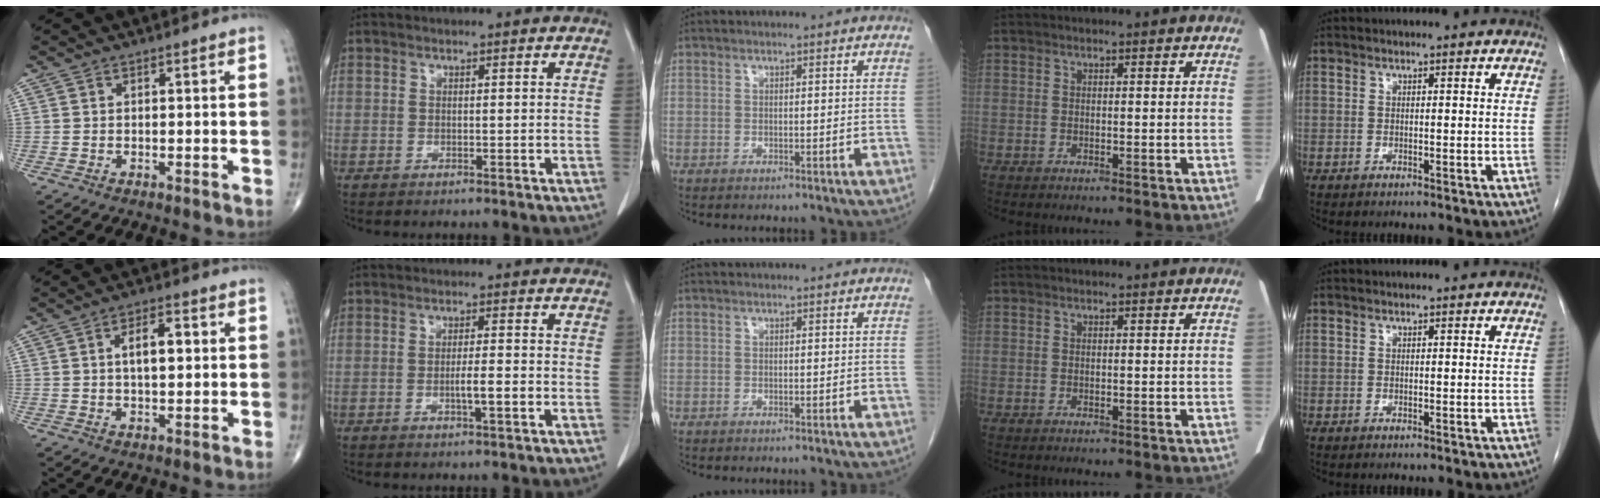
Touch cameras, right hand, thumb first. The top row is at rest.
{"thumb": {"total": 6.2, "force": [1.0, 2.9, 5.4], "torque": [-0.078, 0.007, 0.015]}, "index": {"total": 3.1, "force": [-0.9, 0.1, 2.9], "torque": [-0.050, -0.001, -0.013]}}